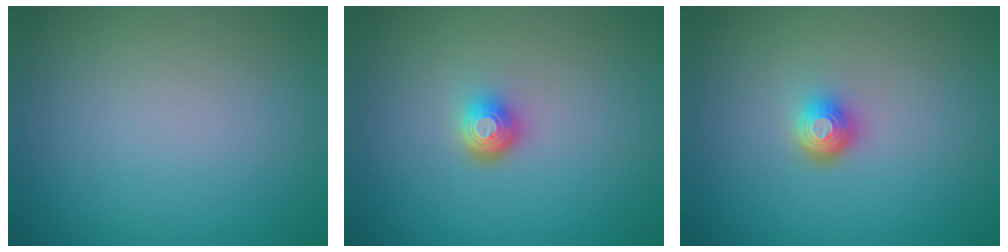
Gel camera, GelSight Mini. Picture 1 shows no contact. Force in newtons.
{"total": 1.9, "press": 1.4, "slide": 1.3}
{"total": 2.0, "press": 1.4, "slide": 1.4}